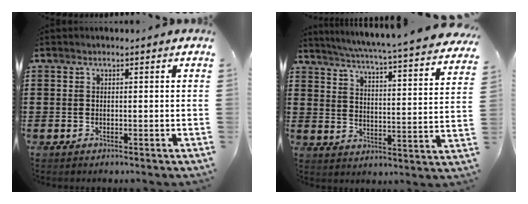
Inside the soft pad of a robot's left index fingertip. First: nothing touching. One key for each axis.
{"total": 4.7, "fx": 4.3, "fy": -0.9, "fz": 1.8, "tx": -0.056, "ty": -0.046, "tz": 0.064}